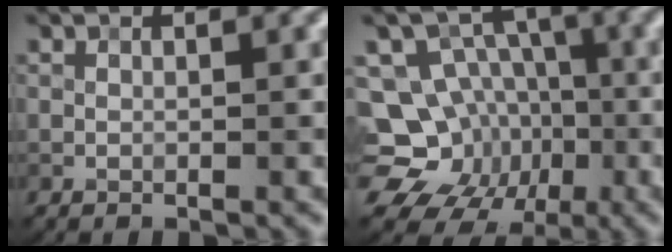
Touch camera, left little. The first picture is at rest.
{"total": 14.6, "force": [-5.1, 12.8, 4.7], "torque": [-0.103, -0.006, -0.090]}